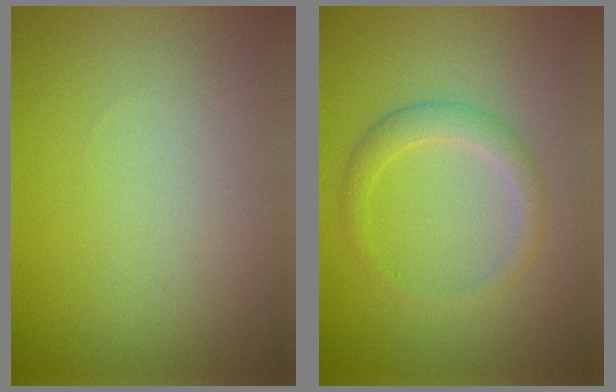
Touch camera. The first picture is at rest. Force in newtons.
{"total": 2.1, "press": 2.1, "slide": 0.1}